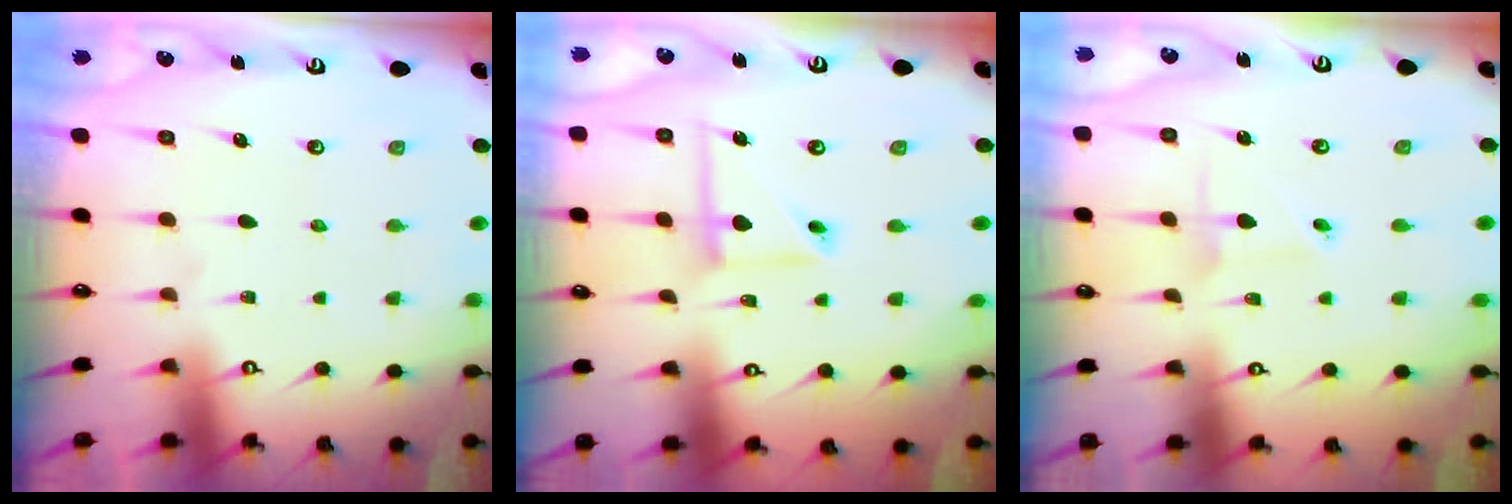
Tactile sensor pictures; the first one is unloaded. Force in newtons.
{"total": 7.8, "press": 7.8, "slide": 0.5}
{"total": 2.2, "press": 2.2, "slide": 0.1}